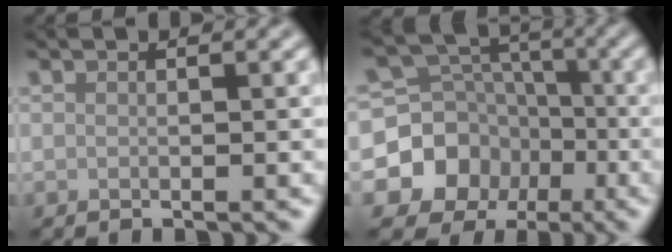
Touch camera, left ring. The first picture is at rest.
{"total": 8.1, "force": [-3.0, 7.1, 2.3], "torque": [-0.035, 0.010, -0.076]}